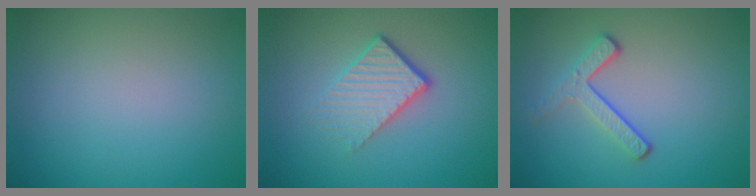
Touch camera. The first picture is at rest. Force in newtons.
{"total": 4.4, "press": 2.8, "slide": 3.4}
{"total": 3.0, "press": 2.2, "slide": 2.0}